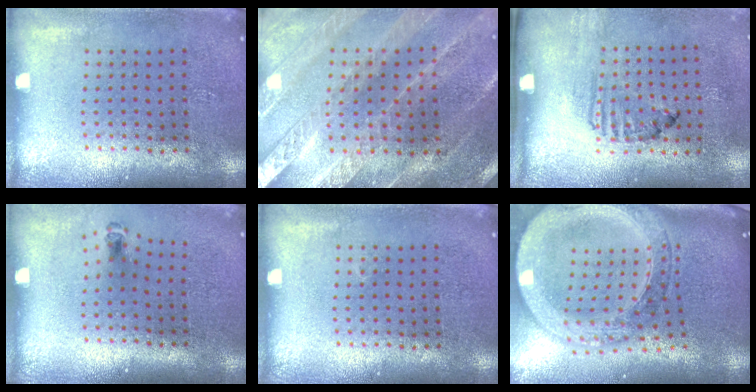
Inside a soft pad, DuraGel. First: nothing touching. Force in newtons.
{"total": 2.4, "press": 2.4, "slide": 0.4}
{"total": 1.7, "press": 1.0, "slide": 1.4}
{"total": 0.6, "press": 0.4, "slide": 0.5}
{"total": 0.0}
{"total": 3.7, "press": 2.9, "slide": 2.2}